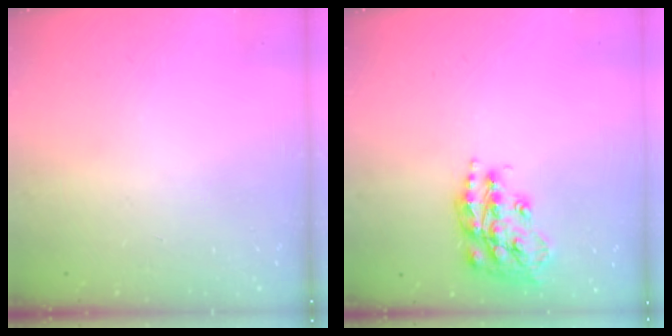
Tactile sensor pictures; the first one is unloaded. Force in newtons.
{"total": 16.0, "press": 16.0, "slide": 1.2}